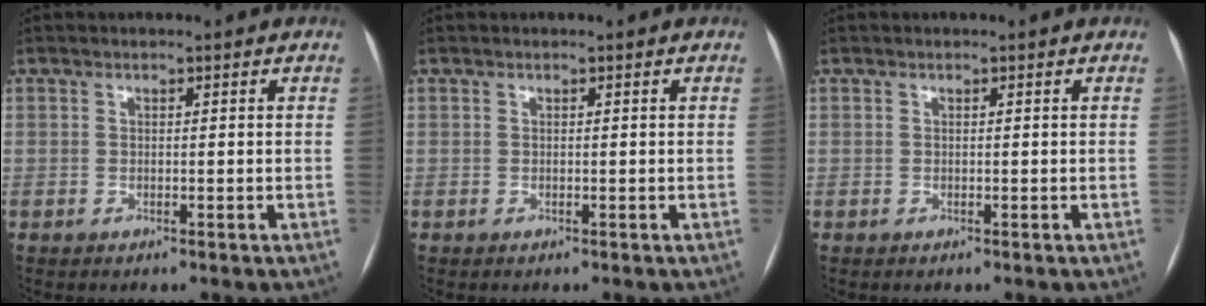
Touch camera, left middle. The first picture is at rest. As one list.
[{"total": 0.0}, {"total": 0.0}]